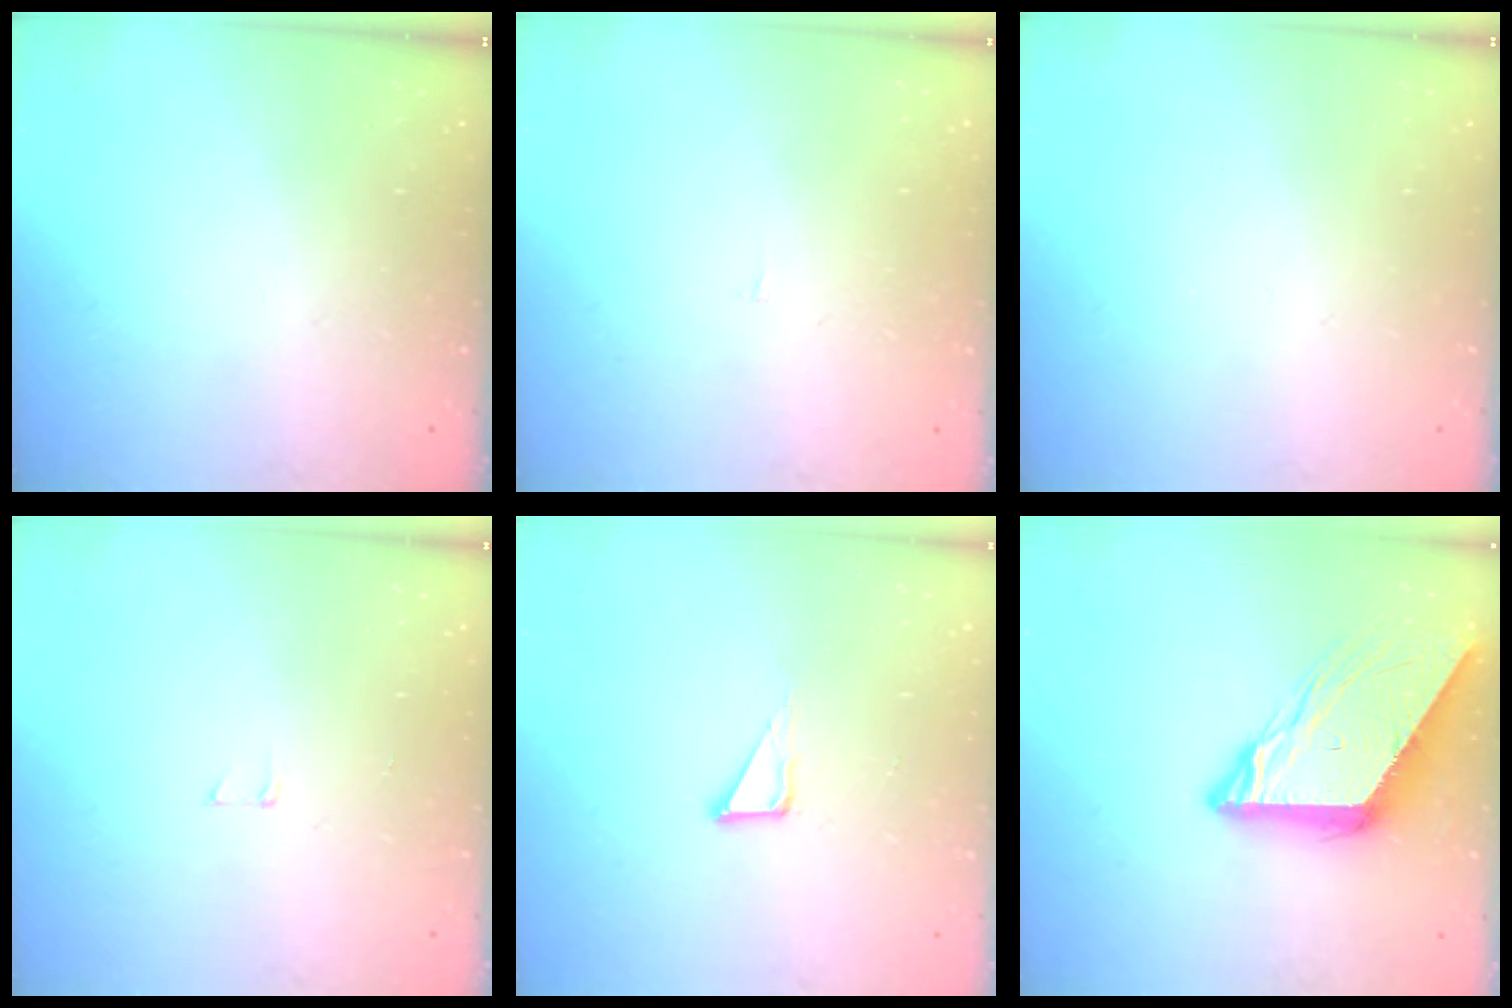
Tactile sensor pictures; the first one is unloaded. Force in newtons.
{"total": 1.8, "press": 1.8, "slide": 0.1}
{"total": 0.0}
{"total": 2.9, "press": 2.9, "slide": 0.2}
{"total": 4.8, "press": 4.8, "slide": 0.4}
{"total": 10.0, "press": 10.0, "slide": 0.8}